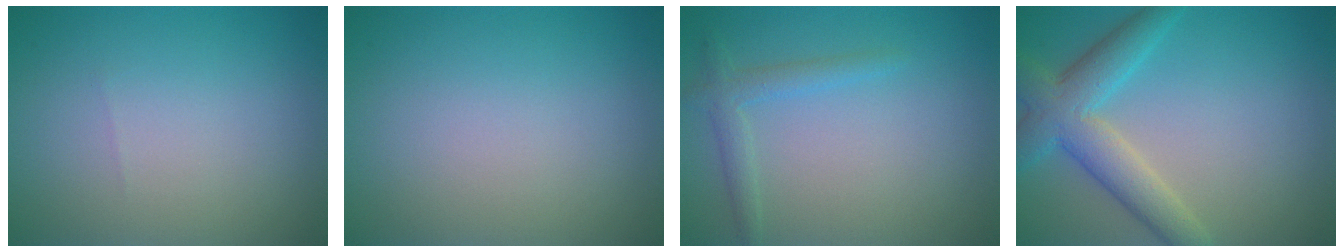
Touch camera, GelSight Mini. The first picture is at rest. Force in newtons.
{"total": 0.0}
{"total": 1.9, "press": 1.9, "slide": 0.1}
{"total": 5.4, "press": 5.4, "slide": 0.2}